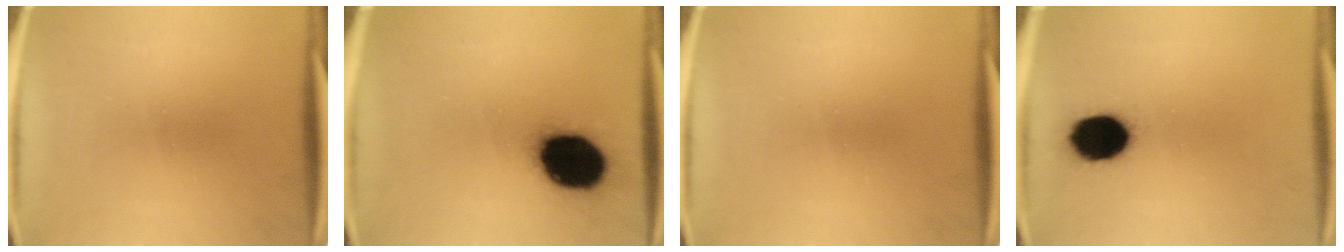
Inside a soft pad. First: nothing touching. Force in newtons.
{"total": 19.0}
{"total": 0.0}
{"total": 11.6}